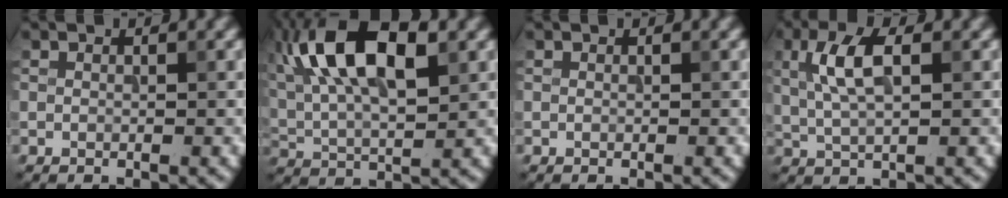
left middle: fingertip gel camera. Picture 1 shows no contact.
{"total": 11.9, "force": [4.5, 5.1, 9.8], "torque": [-0.182, 0.019, 0.075]}
{"total": 0.0}
{"total": 4.4, "force": [1.1, 1.6, 3.9], "torque": [-0.082, 0.008, 0.019]}